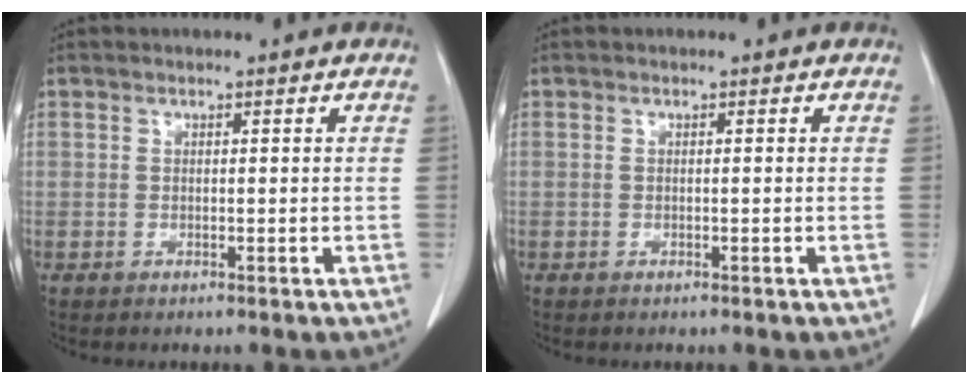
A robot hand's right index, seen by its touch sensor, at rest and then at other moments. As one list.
[{"total": 0.0}]